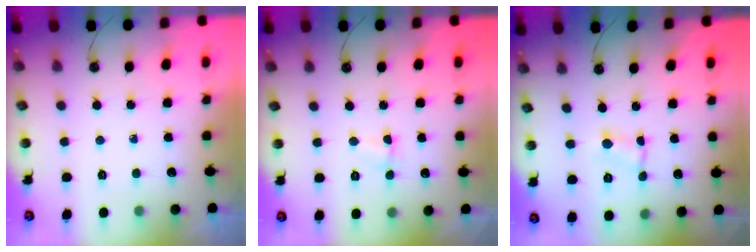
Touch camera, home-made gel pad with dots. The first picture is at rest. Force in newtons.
{"total": 1.6, "press": 1.3, "slide": 0.9}
{"total": 1.2, "press": 1.2, "slide": 0.2}